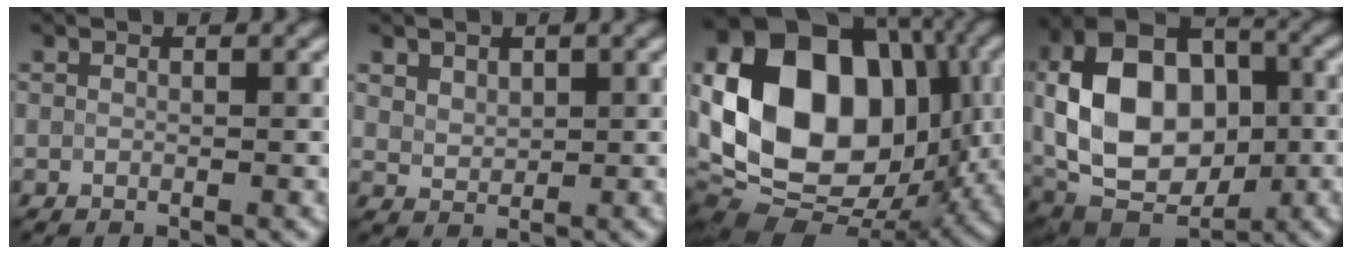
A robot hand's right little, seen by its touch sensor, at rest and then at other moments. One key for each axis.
{"total": 2.3, "fx": 1.3, "fy": 1.6, "fz": 1.1, "tx": -0.018, "ty": 0.010, "tz": 0.021}
{"total": 17.2, "fx": 0.8, "fy": 12.4, "fz": 11.8, "tx": -0.232, "ty": 0.018, "tz": 0.006}
{"total": 15.5, "fx": 0.1, "fy": 10.7, "fz": 11.1, "tx": -0.217, "ty": 0.019, "tz": 0.000}